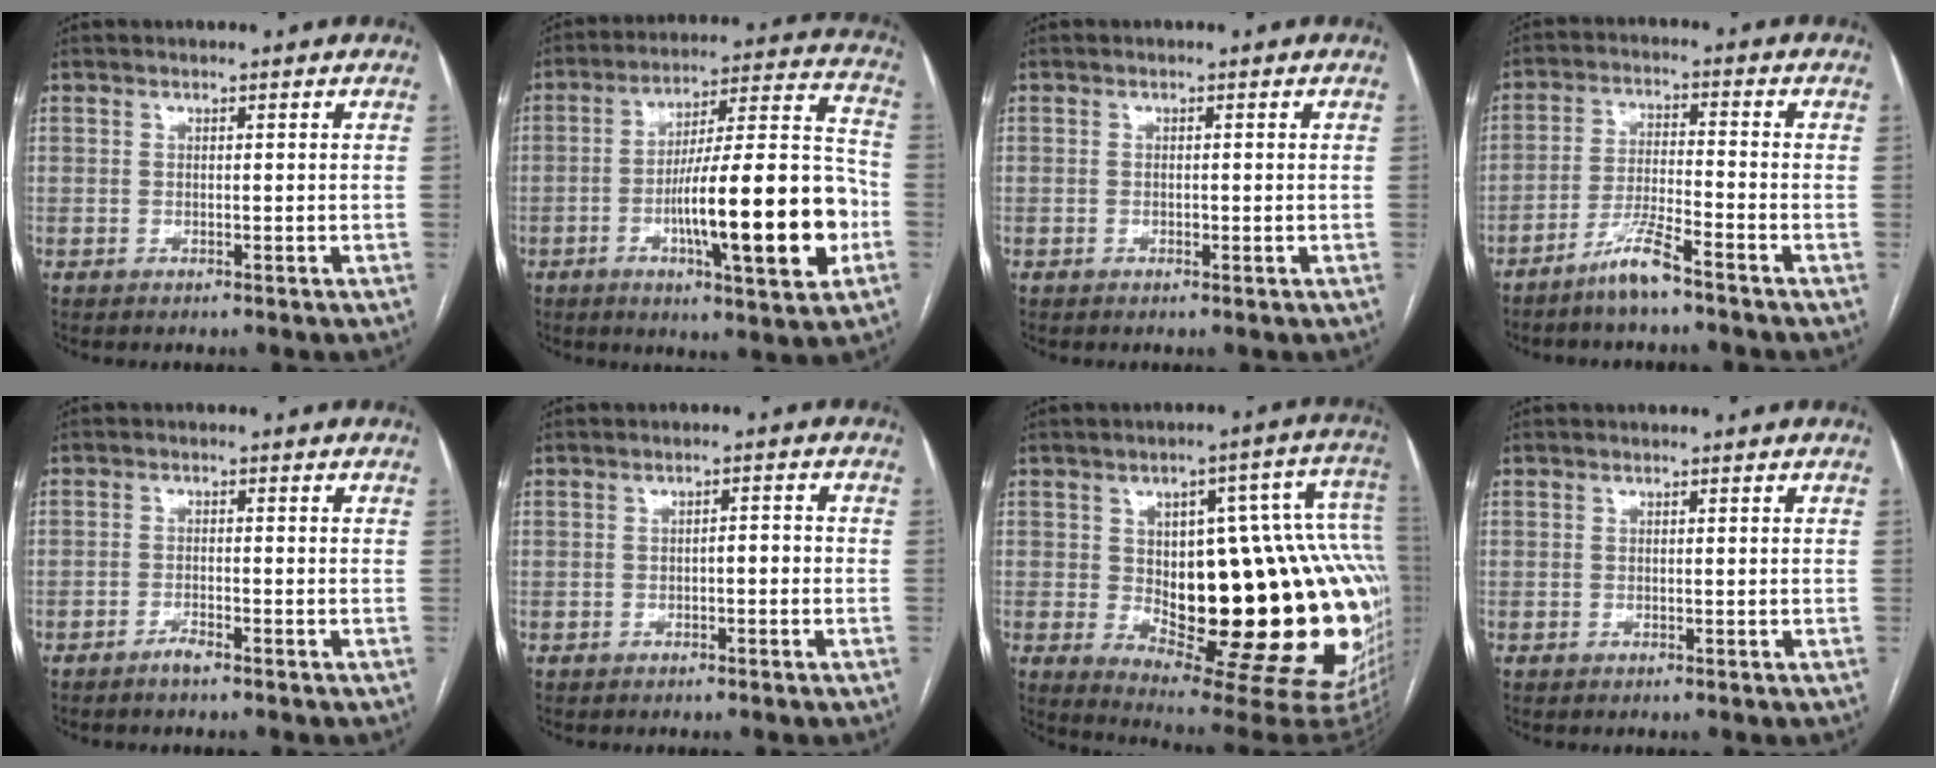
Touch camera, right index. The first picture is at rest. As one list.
[{"total": 20.8, "force": [-5.6, 2.7, 19.8], "torque": [-0.289, 0.014, -0.077]}, {"total": 0.6, "force": [0.0, 0.4, 0.4], "torque": [-0.010, 0.001, 0.001]}, {"total": 6.1, "force": [-4.7, 0.0, 3.9], "torque": [-0.080, -0.010, -0.095]}, {"total": 1.8, "force": [-1.5, 0.1, 1.0], "torque": [-0.022, -0.001, -0.029]}, {"total": 2.0, "force": [-0.6, 0.7, 1.7], "torque": [-0.024, 0.008, -0.009]}, {"total": 31.8, "force": [-1.7, 9.9, 30.2], "torque": [-0.329, 0.033, 0.002]}, {"total": 0.0}]